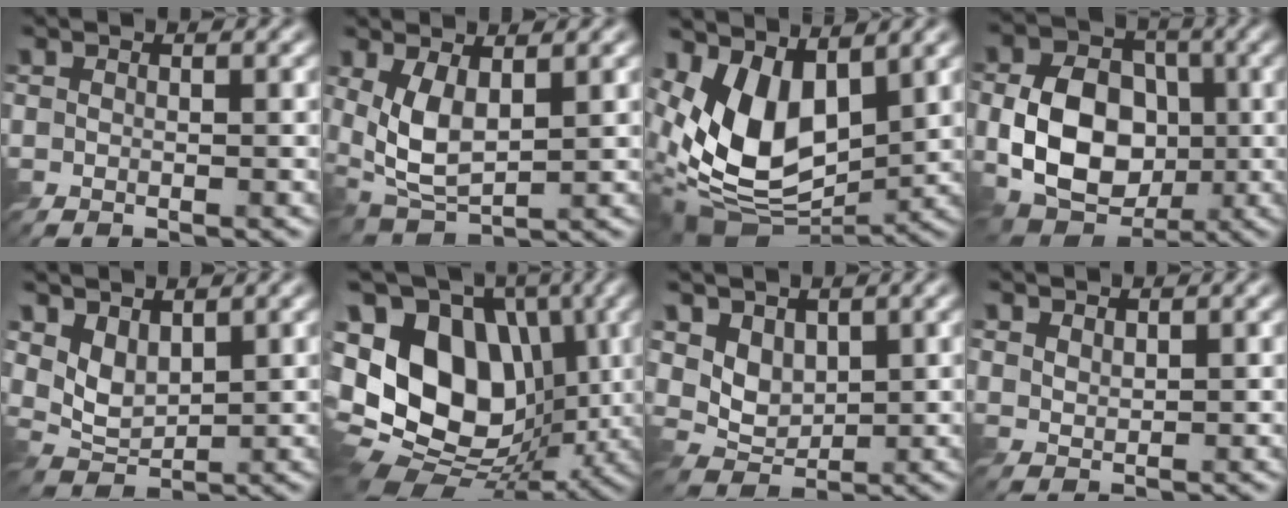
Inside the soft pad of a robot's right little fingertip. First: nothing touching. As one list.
[{"total": 5.2, "force": [0.9, 2.6, 4.4], "torque": [-0.106, -0.009, 0.019]}, {"total": 10.1, "force": [2.1, 5.8, 8.1], "torque": [-0.168, -0.010, 0.033]}, {"total": 9.5, "force": [-1.4, 7.0, 6.2], "torque": [-0.116, 0.000, -0.033]}, {"total": 3.8, "force": [1.8, 2.2, 2.5], "torque": [-0.060, -0.008, 0.035]}, {"total": 15.8, "force": [0.0, 11.2, 11.2], "torque": [-0.212, -0.007, 0.001]}, {"total": 3.7, "force": [1.5, 2.6, 2.1], "torque": [-0.050, -0.008, 0.020]}, {"total": 1.5, "force": [1.1, 0.7, 0.6], "torque": [-0.014, 0.002, 0.025]}]